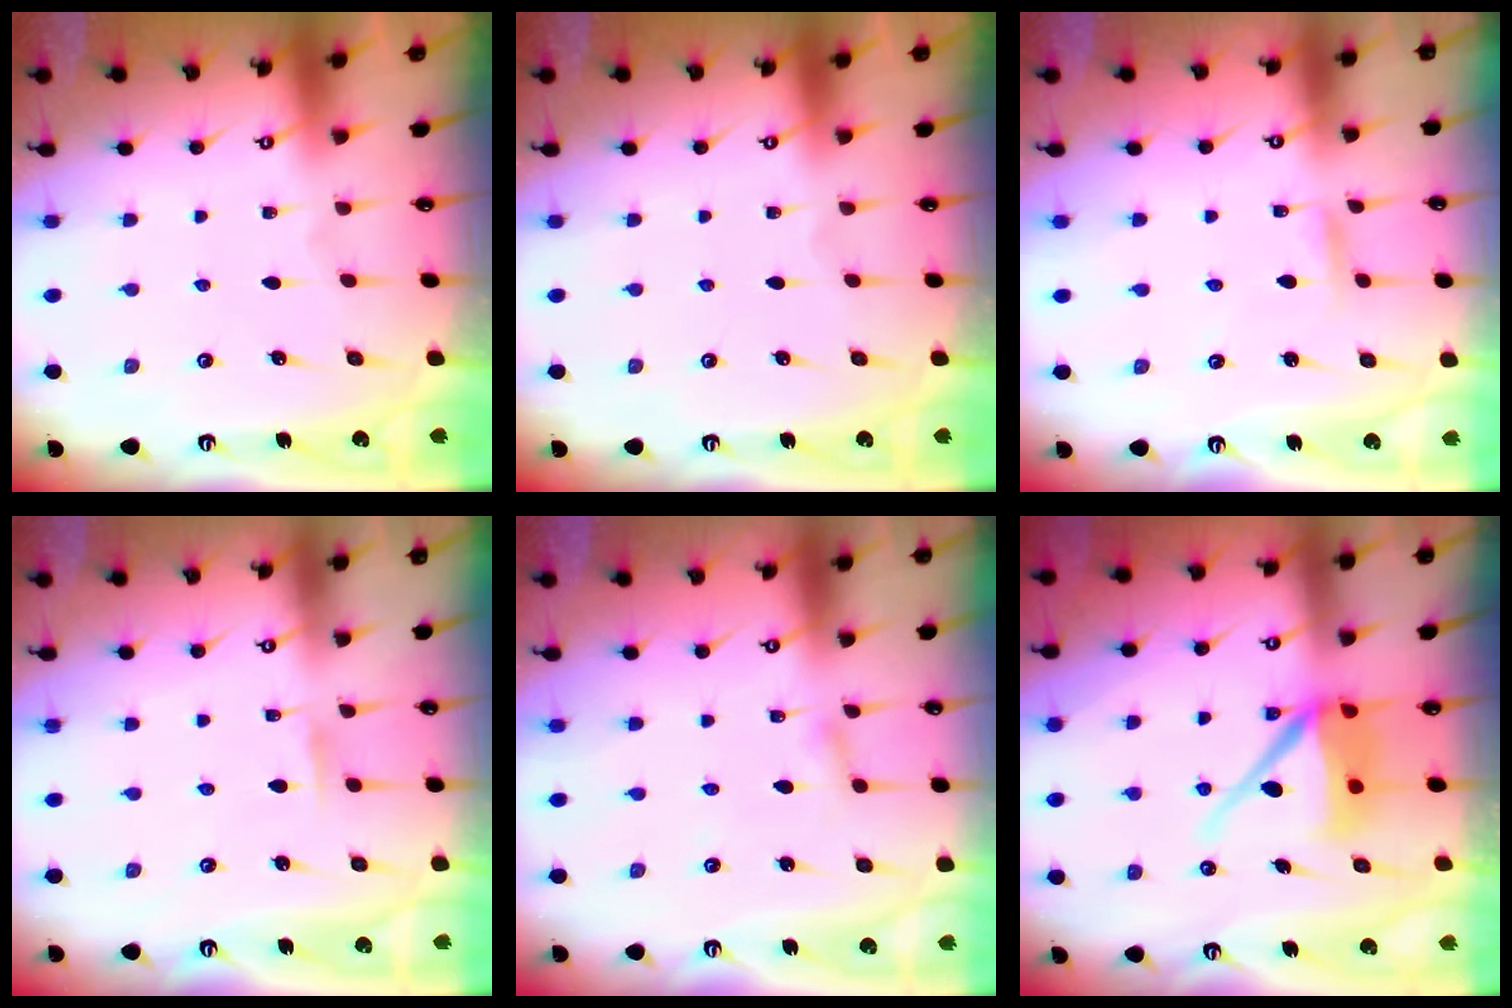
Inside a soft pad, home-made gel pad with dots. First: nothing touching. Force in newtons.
{"total": 0.0}
{"total": 3.5, "press": 3.5, "slide": 0.4}
{"total": 2.7, "press": 2.7, "slide": 0.3}
{"total": 2.9, "press": 2.9, "slide": 0.3}
{"total": 10.0, "press": 9.9, "slide": 1.4}